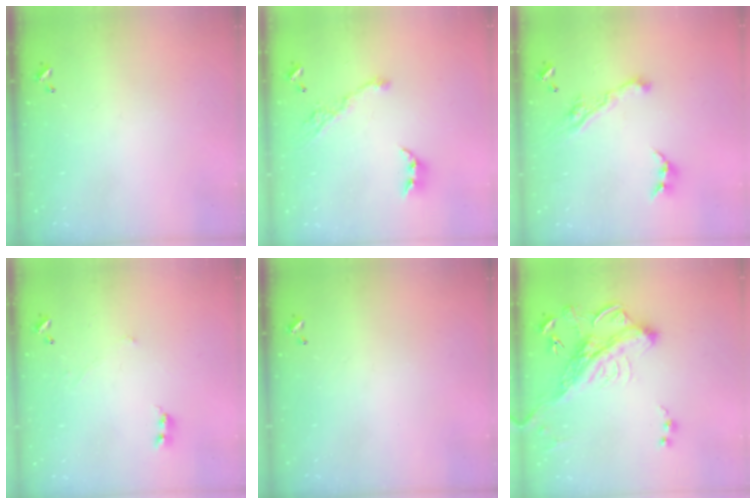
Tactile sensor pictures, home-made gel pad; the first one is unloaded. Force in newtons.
{"total": 10.1, "press": 10.0, "slide": 1.4}
{"total": 7.7, "press": 7.7, "slide": 1.0}
{"total": 0.0}
{"total": 0.0}
{"total": 6.8, "press": 6.6, "slide": 1.7}